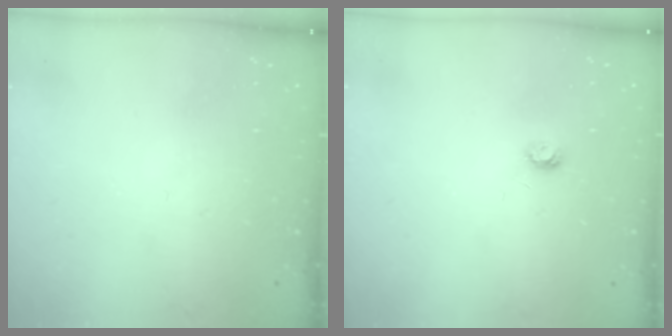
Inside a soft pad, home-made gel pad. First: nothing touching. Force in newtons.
{"total": 4.2, "press": 4.2, "slide": 0.5}